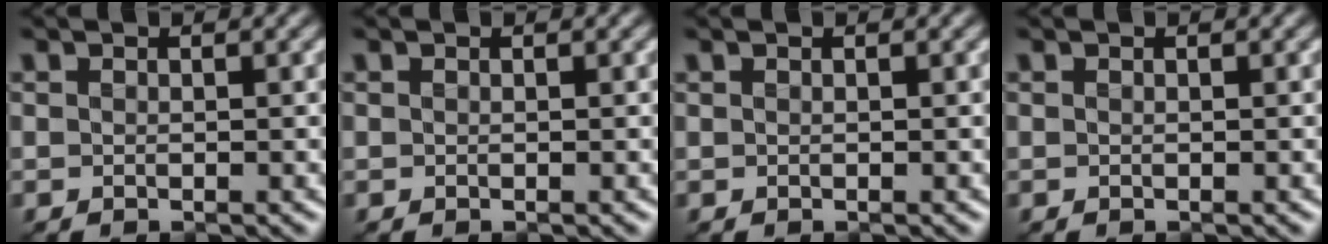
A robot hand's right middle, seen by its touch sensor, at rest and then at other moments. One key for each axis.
{"total": 0.0}
{"total": 0.0}
{"total": 0.0}